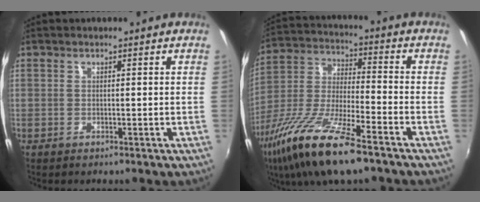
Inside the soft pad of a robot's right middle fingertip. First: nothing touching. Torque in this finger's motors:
{"motor_torque": [1.26, -0.88, 0.44, 0.21]}